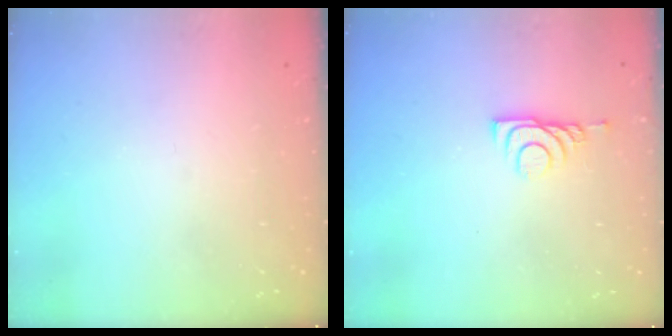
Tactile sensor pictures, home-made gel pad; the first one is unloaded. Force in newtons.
{"total": 6.0, "press": 5.9, "slide": 0.8}